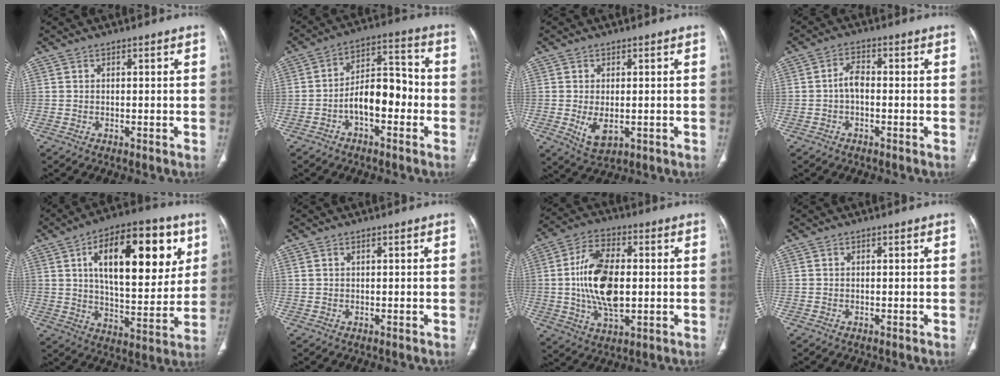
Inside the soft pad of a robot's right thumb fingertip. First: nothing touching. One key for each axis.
{"total": 10.5, "fx": -3.1, "fy": 5.5, "fz": 8.4, "tx": -0.115, "ty": 0.047, "tz": -0.060}
{"total": 4.6, "fx": -0.8, "fy": 2.5, "fz": 3.8, "tx": -0.065, "ty": -0.012, "tz": -0.002}
{"total": 3.1, "fx": -0.6, "fy": 1.7, "fz": 2.5, "tx": -0.044, "ty": 0.014, "tz": -0.019}
{"total": 24.6, "fx": 8.2, "fy": 11.2, "fz": 20.3, "tx": -0.266, "ty": -0.017, "tz": 0.124}
{"total": 0.6, "fx": 0.5, "fy": 0.1, "fz": 0.4, "tx": -0.012, "ty": 0.006, "tz": 0.014}
{"total": 15.2, "fx": 0.3, "fy": 8.1, "fz": 12.9, "tx": -0.237, "ty": 0.004, "tz": 0.006}
{"total": 0.0}